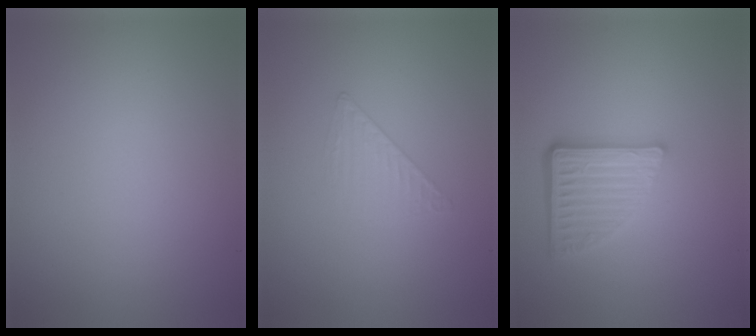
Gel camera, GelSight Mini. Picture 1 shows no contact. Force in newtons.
{"total": 1.4, "press": 0.3, "slide": 1.4}
{"total": 4.9, "press": 3.5, "slide": 3.4}